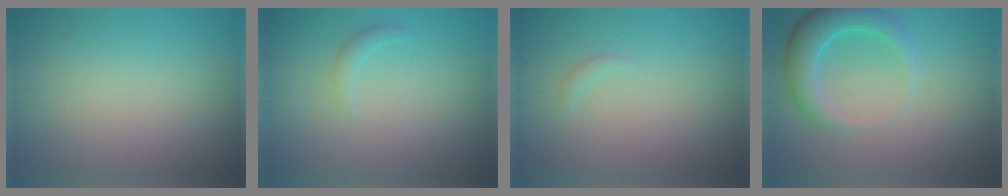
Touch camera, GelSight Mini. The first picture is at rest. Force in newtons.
{"total": 1.0, "press": 1.0, "slide": 0.1}
{"total": 0.5, "press": 0.5, "slide": 0.1}
{"total": 4.2, "press": 4.2, "slide": 0.3}